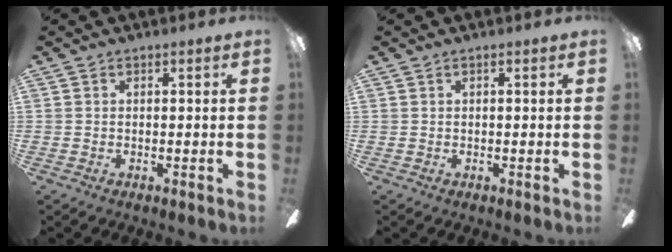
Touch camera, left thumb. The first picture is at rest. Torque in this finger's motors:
{"motor_torque": [0.00, 0.00, 0.00, 0.00, 0.00]}